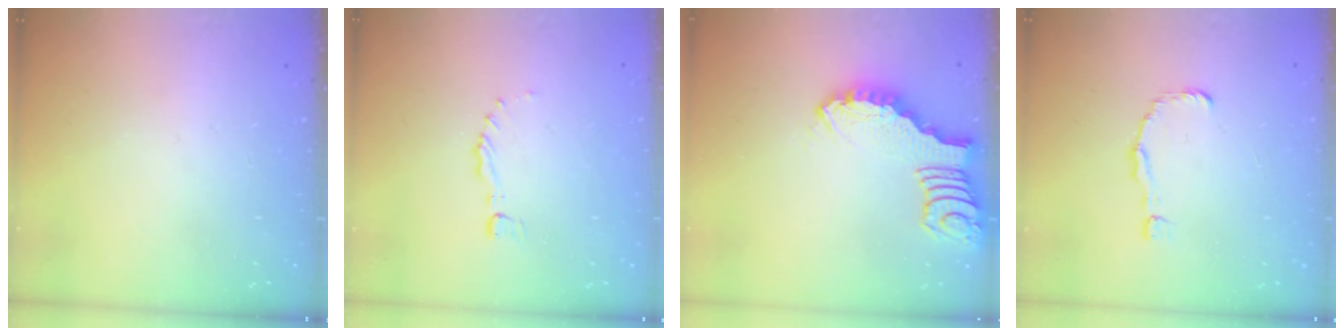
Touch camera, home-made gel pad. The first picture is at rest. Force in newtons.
{"total": 0.0}
{"total": 2.4, "press": 2.4, "slide": 0.2}
{"total": 1.6, "press": 1.5, "slide": 0.1}